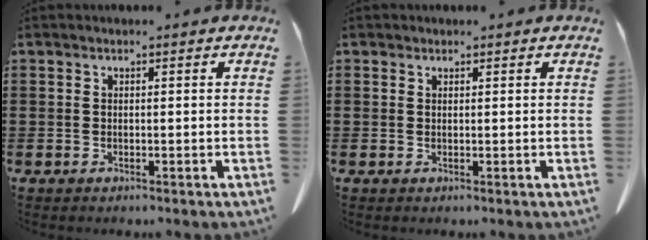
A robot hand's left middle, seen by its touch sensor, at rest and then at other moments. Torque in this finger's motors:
{"motor_torque": [-0.03, 0.18, -0.02, 0.00]}